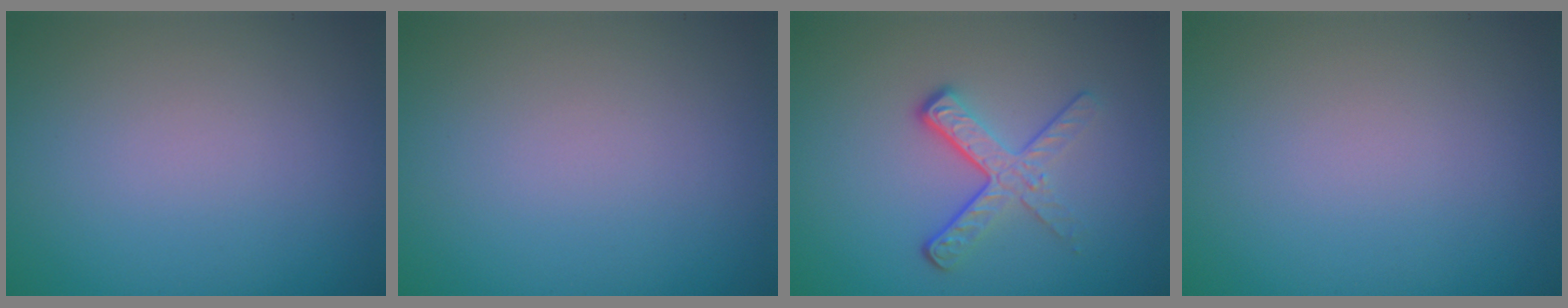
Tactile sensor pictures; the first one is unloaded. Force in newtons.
{"total": 0.0}
{"total": 3.6, "press": 2.2, "slide": 2.8}
{"total": 0.0}